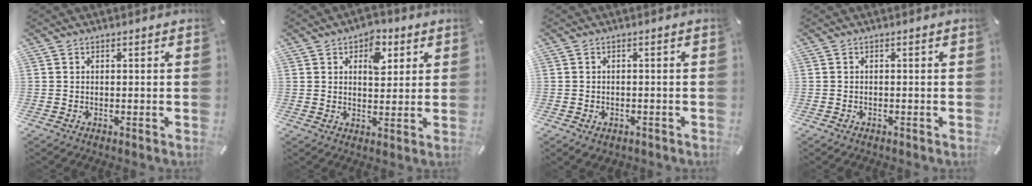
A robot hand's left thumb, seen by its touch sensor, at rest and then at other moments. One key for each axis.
{"total": 7.0, "fx": 3.0, "fy": 4.6, "fz": 4.4, "tx": -0.039, "ty": -0.009, "tz": 0.044}
{"total": 2.0, "fx": -1.2, "fy": 1.4, "fz": 0.8, "tx": -0.014, "ty": 0.009, "tz": -0.024}
{"total": 0.7, "fx": -0.5, "fy": 0.4, "fz": 0.2, "tx": -0.004, "ty": 0.002, "tz": -0.012}